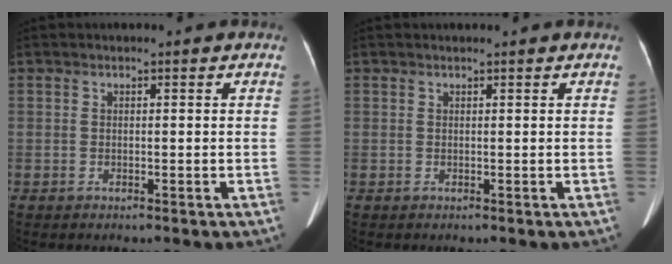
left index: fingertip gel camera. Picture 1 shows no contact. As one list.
[{"total": 0.8, "force": [0.8, -0.1, 0.3], "torque": [-0.006, 0.013, 0.016]}]